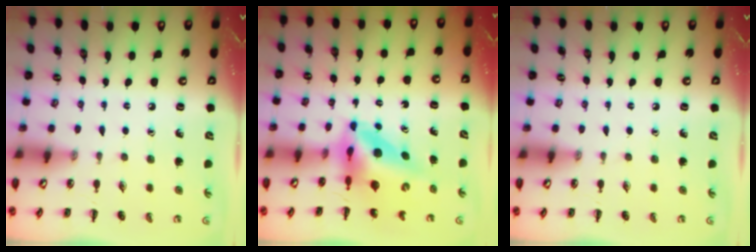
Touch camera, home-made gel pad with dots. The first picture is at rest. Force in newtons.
{"total": 8.7, "press": 8.3, "slide": 2.6}
{"total": 0.0}